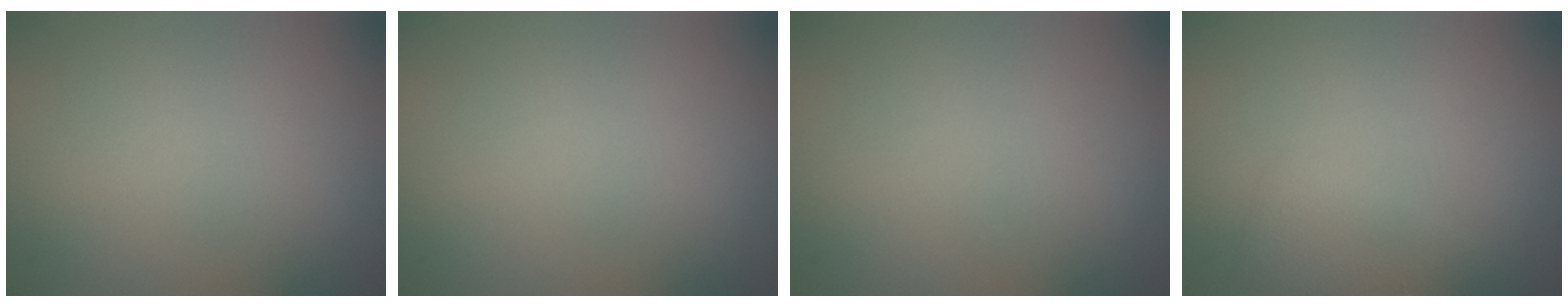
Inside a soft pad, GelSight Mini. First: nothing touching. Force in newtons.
{"total": 0.0}
{"total": 0.0}
{"total": 1.9, "press": 1.9, "slide": 0.0}